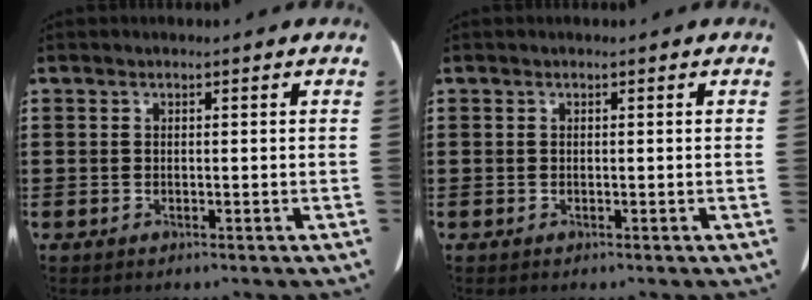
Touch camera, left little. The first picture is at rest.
{"total": 0.0}